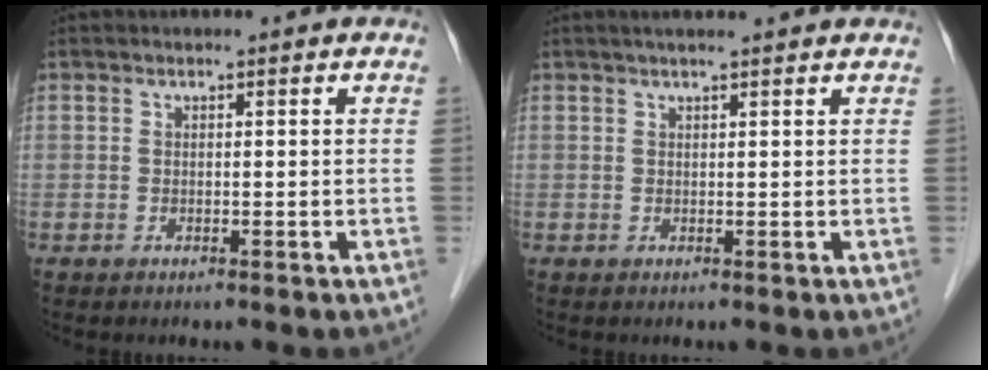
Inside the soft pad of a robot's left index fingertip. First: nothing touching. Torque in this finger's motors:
{"motor_torque": [0.08, -0.14, 0.00, 0.01]}